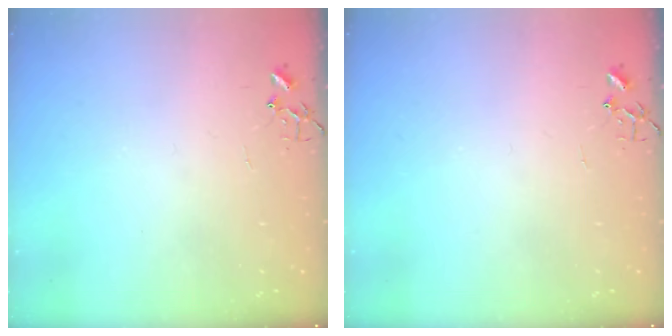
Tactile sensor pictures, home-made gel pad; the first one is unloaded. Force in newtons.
{"total": 0.0}